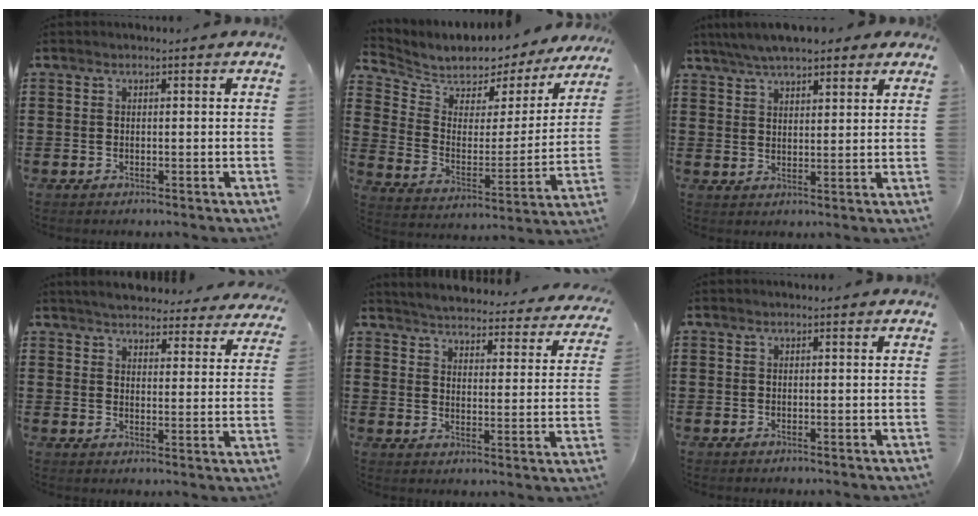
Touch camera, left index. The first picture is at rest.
{"total": 5.5, "force": [4.9, 2.3, 0.1], "torque": [-0.034, -0.048, 0.079]}
{"total": 5.5, "force": [4.9, 1.2, 2.3], "torque": [-0.058, -0.005, 0.089]}
{"total": 4.3, "force": [4.2, 0.1, 0.6], "torque": [-0.032, -0.026, 0.073]}
{"total": 4.0, "force": [4.0, -0.4, 0.4], "torque": [-0.033, -0.041, 0.062]}
{"total": 0.0}